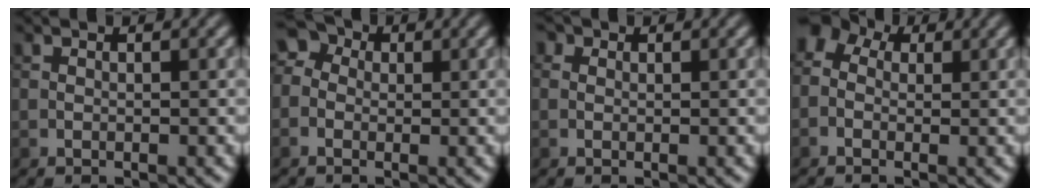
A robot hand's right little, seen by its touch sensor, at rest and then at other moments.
{"total": 3.8, "force": [0.2, 3.6, 1.3], "torque": [-0.012, 0.024, -0.022]}
{"total": 1.9, "force": [0.9, 1.4, 0.9], "torque": [-0.003, 0.011, -0.014]}
{"total": 3.3, "force": [0.3, 2.8, 1.7], "torque": [-0.024, 0.023, -0.009]}